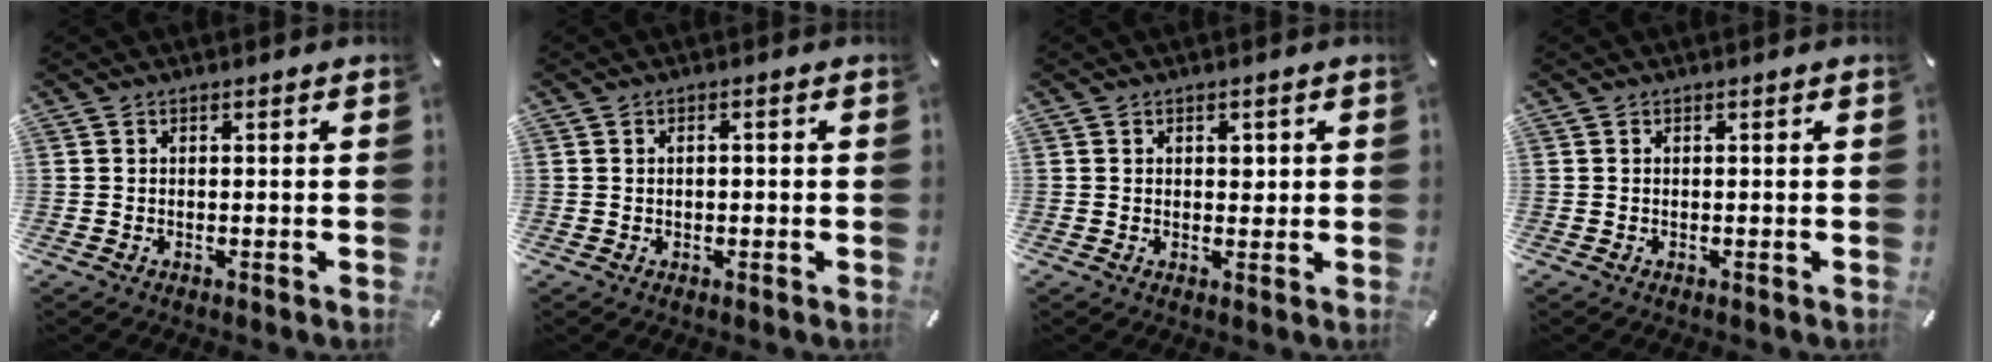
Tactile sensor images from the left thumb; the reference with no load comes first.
{"total": 1.1, "force": [-0.1, 0.6, 1.0], "torque": [-0.019, 0.003, -0.003]}
{"total": 2.0, "force": [0.5, 1.6, 1.1], "torque": [0.000, -0.002, 0.003]}
{"total": 0.0}